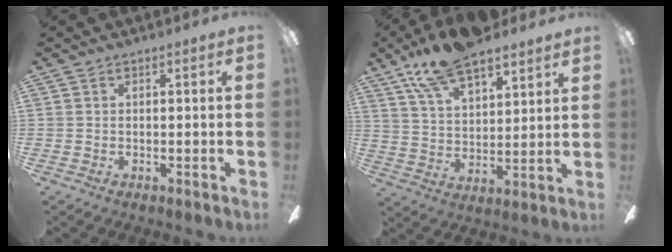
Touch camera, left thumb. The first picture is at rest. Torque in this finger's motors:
{"motor_torque": [0.26, 0.54, 1.73, -1.04, 0.38]}